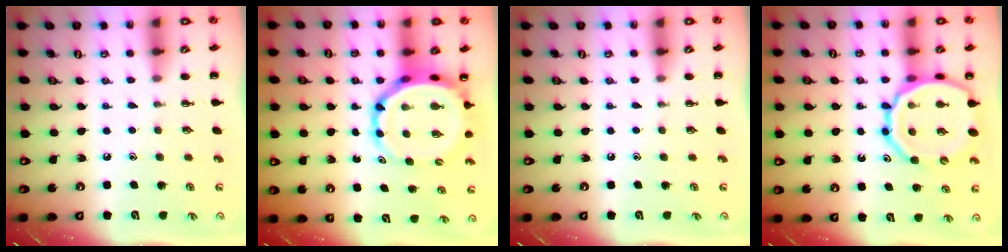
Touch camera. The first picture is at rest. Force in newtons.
{"total": 8.2, "press": 7.8, "slide": 2.4}
{"total": 0.0}
{"total": 17.7, "press": 17.4, "slide": 3.3}